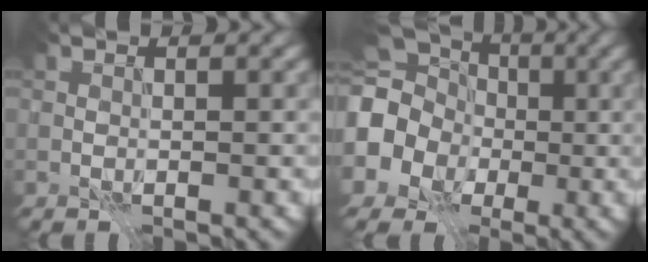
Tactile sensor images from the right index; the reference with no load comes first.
{"total": 13.8, "force": [0.0, 12.5, 5.8], "torque": [-0.154, 0.013, -0.048]}